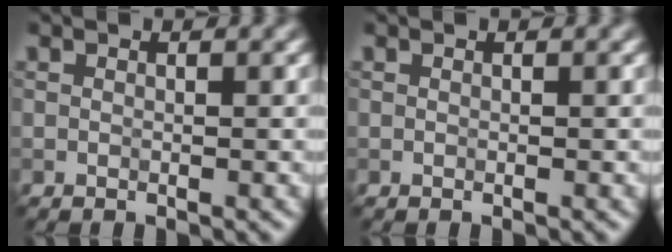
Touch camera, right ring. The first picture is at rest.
{"total": 0.0}